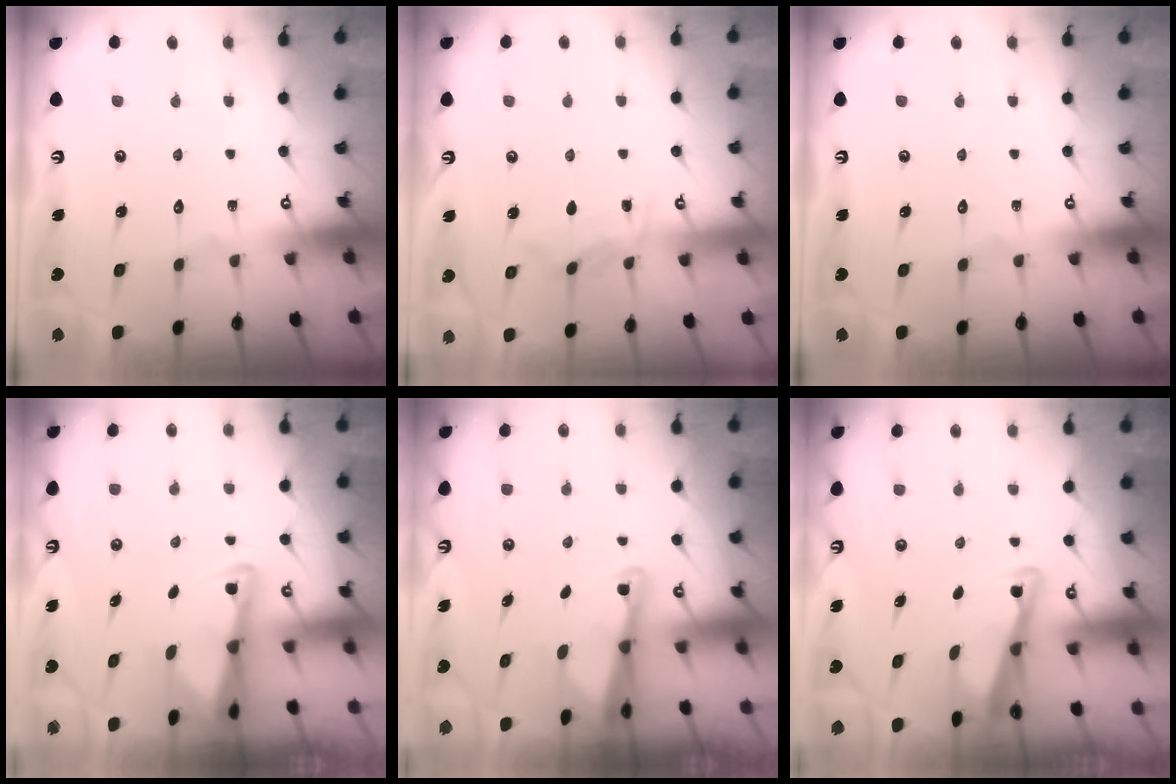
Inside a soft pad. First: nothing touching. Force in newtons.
{"total": 5.4, "press": 5.4, "slide": 0.7}
{"total": 0.0}
{"total": 2.5, "press": 2.4, "slide": 0.6}
{"total": 2.4, "press": 2.4, "slide": 0.3}
{"total": 3.4, "press": 3.3, "slide": 0.4}